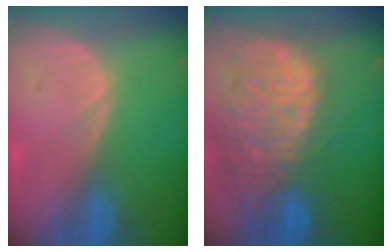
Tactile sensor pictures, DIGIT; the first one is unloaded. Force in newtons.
{"total": 14.3, "press": 11.7, "slide": 8.1}